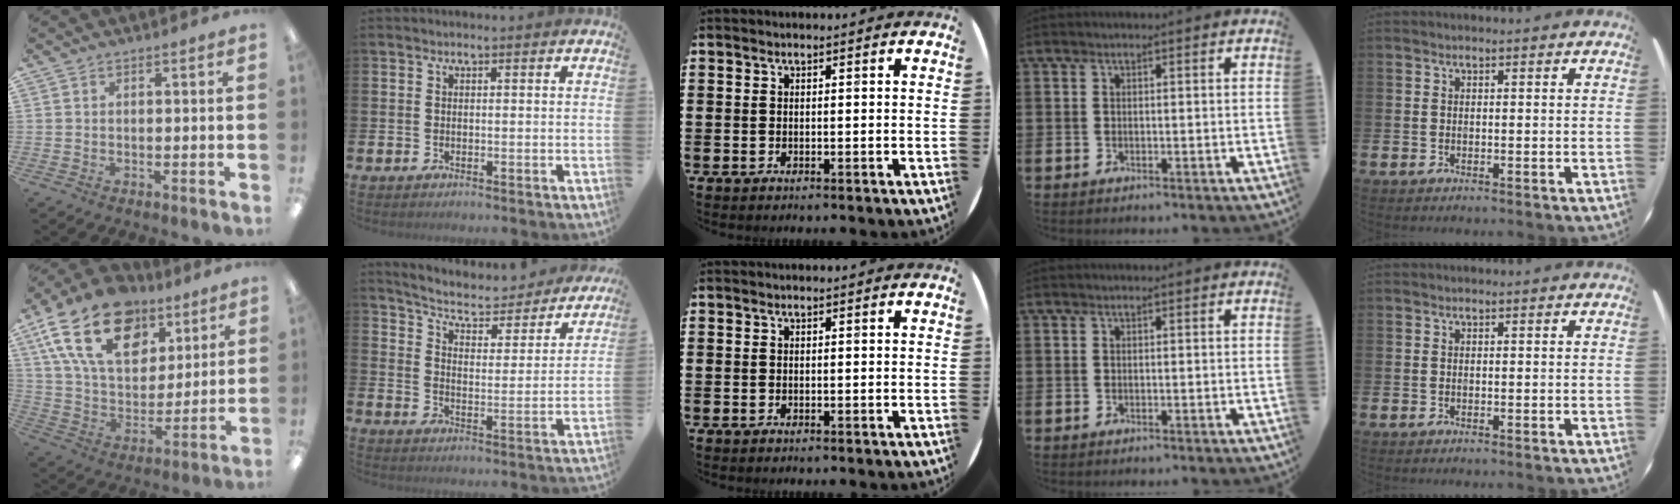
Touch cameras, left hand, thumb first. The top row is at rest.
{"thumb": {"total": 22.7, "force": [12.6, 13.3, 13.4], "torque": [-0.247, -0.053, 0.227]}, "index": {"total": 5.9, "force": [5.4, 1.7, 1.7], "torque": [-0.053, -0.045, 0.085]}}